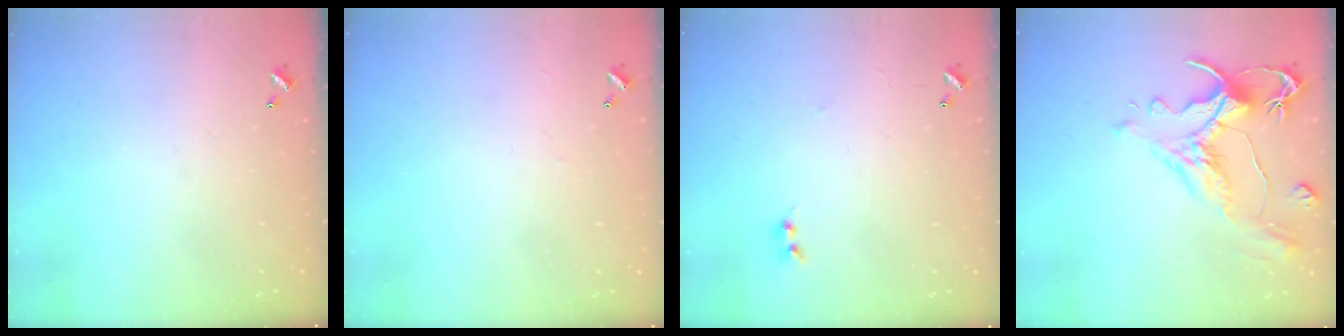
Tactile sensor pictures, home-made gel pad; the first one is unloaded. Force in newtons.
{"total": 0.7, "press": 0.5, "slide": 0.6}
{"total": 1.6, "press": 1.5, "slide": 0.4}
{"total": 1.5, "press": 0.2, "slide": 1.5}